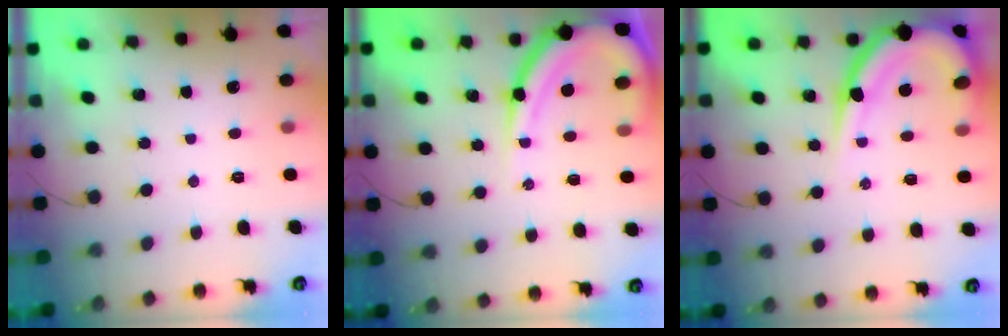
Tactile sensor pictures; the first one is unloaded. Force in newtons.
{"total": 16.2, "press": 16.1, "slide": 1.4}
{"total": 15.4, "press": 15.3, "slide": 1.8}